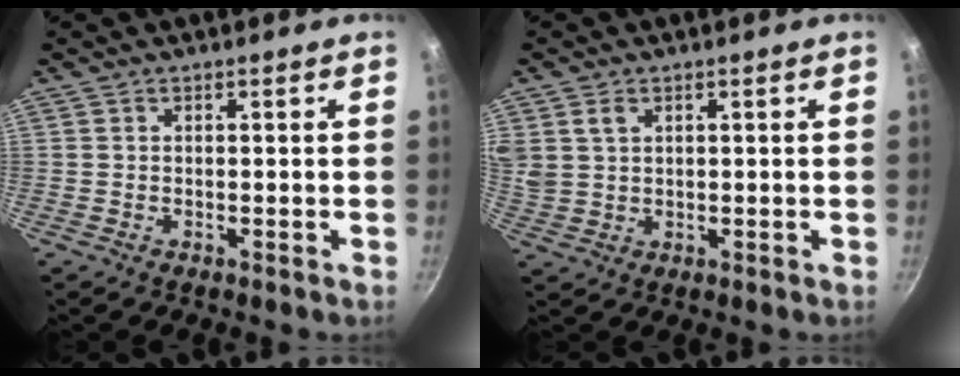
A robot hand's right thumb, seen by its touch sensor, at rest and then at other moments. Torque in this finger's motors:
{"motor_torque": [0.67, 1.44, 0.57, 0.62, 0.10]}